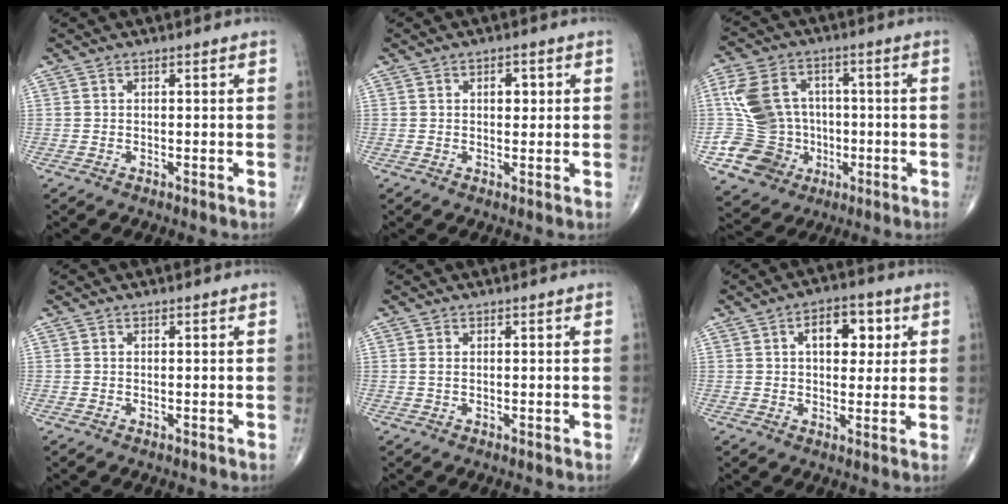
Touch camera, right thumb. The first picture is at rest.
{"total": 2.6, "force": [0.6, 1.7, 1.9], "torque": [-0.012, 0.001, 0.007]}
{"total": 15.6, "force": [-0.8, 13.4, 7.9], "torque": [-0.130, 0.020, -0.003]}
{"total": 0.0}
{"total": 0.8, "force": [0.2, 0.4, 0.7], "torque": [-0.019, -0.001, 0.005]}
{"total": 8.8, "force": [2.5, 5.2, 6.6], "torque": [-0.057, 0.002, 0.034]}